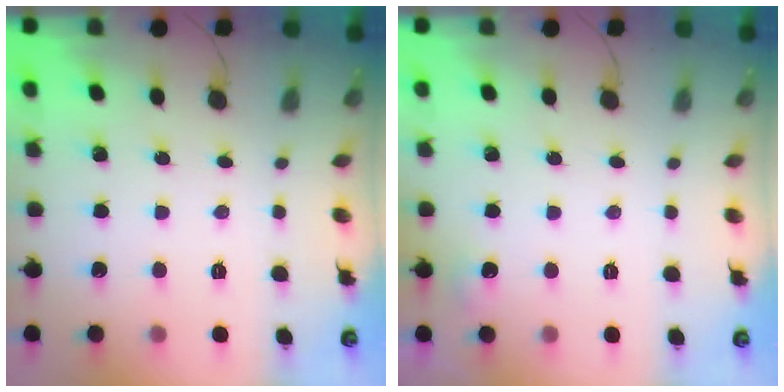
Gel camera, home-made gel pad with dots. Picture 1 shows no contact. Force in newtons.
{"total": 4.0, "press": 3.7, "slide": 1.4}